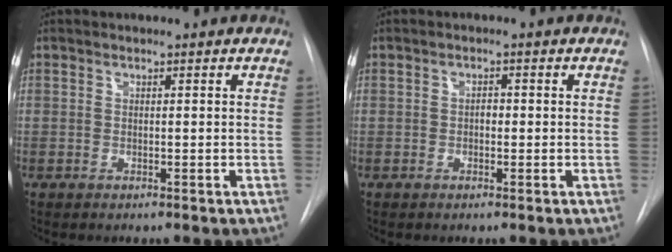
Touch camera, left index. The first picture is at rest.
{"total": 1.1, "force": [-0.2, 0.7, 0.8], "torque": [-0.011, 0.004, -0.006]}